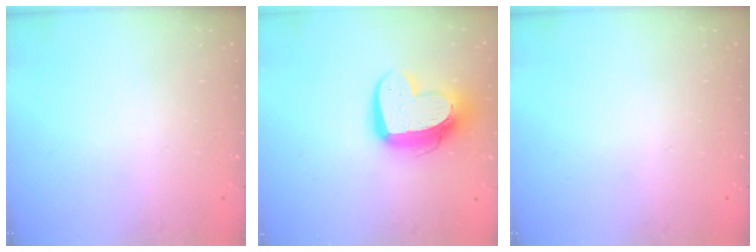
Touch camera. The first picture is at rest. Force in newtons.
{"total": 14.9, "press": 14.9, "slide": 1.1}
{"total": 0.0}